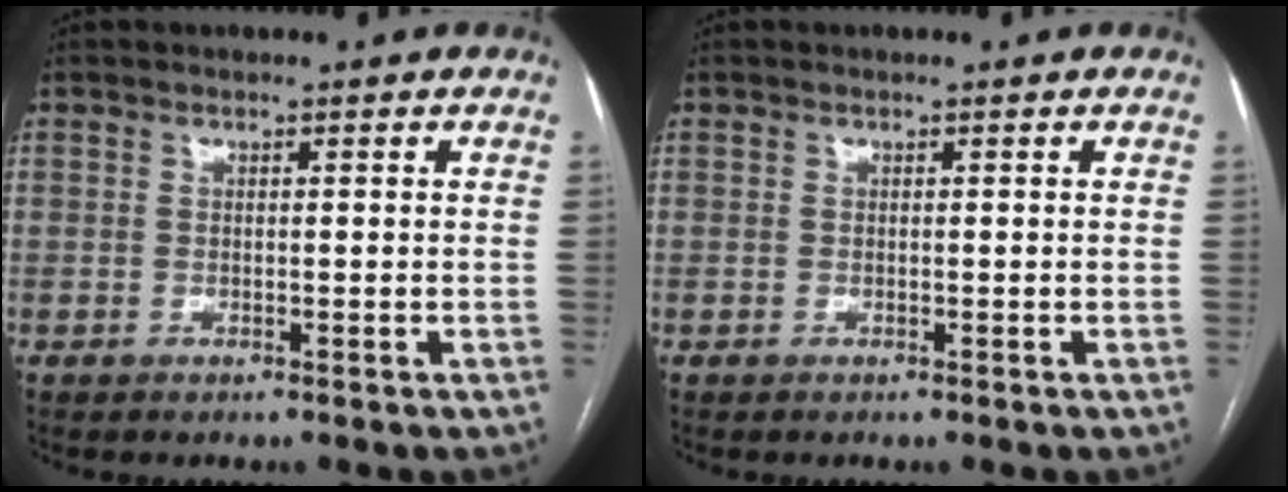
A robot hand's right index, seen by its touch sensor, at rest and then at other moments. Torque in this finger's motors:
{"motor_torque": [0.00, 0.00, 0.01, 0.00]}